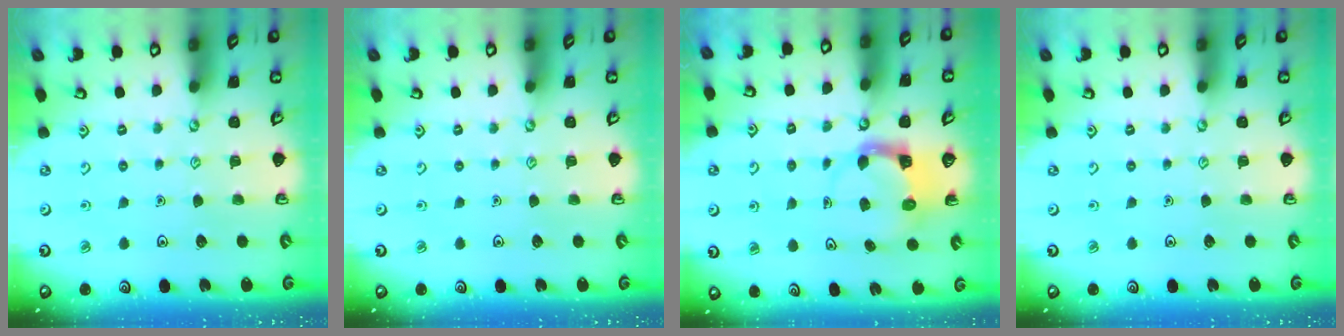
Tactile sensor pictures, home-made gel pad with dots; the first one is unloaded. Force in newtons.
{"total": 0.0}
{"total": 3.7, "press": 3.7, "slide": 0.4}
{"total": 0.0}